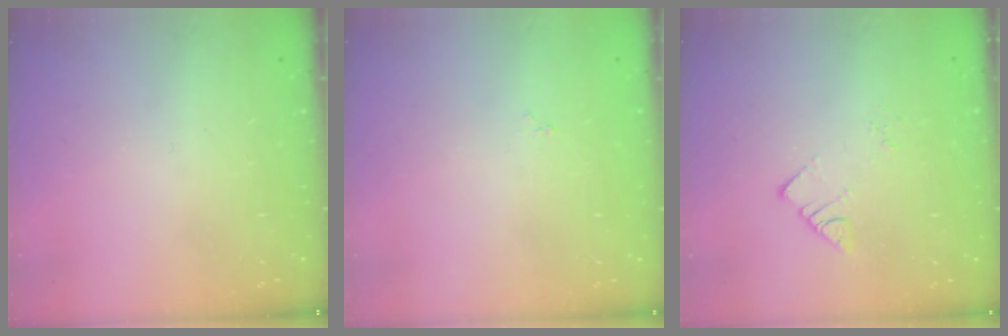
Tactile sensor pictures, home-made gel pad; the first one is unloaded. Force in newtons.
{"total": 1.9, "press": 1.9, "slide": 0.3}
{"total": 2.6, "press": 2.6, "slide": 0.1}